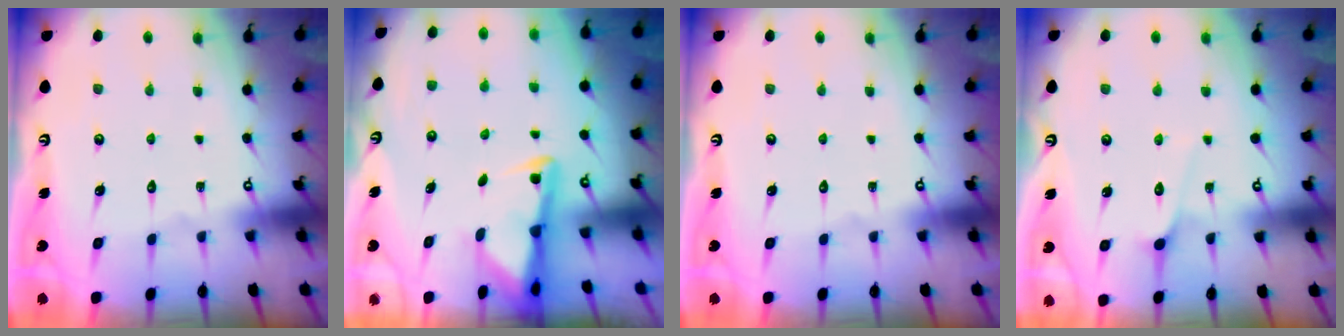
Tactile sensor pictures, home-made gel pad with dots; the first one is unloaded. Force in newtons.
{"total": 3.0, "press": 2.9, "slide": 0.7}
{"total": 0.0}
{"total": 4.2, "press": 4.1, "slide": 0.6}